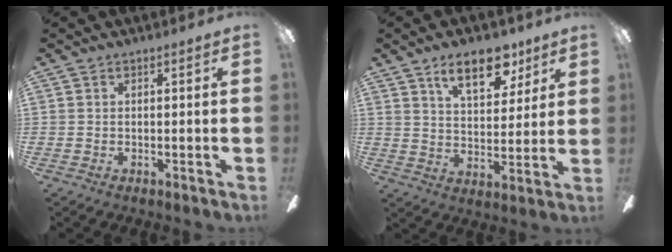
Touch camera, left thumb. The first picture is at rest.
{"total": 12.8, "force": [8.0, 6.2, 7.8], "torque": [-0.105, -0.029, 0.137]}